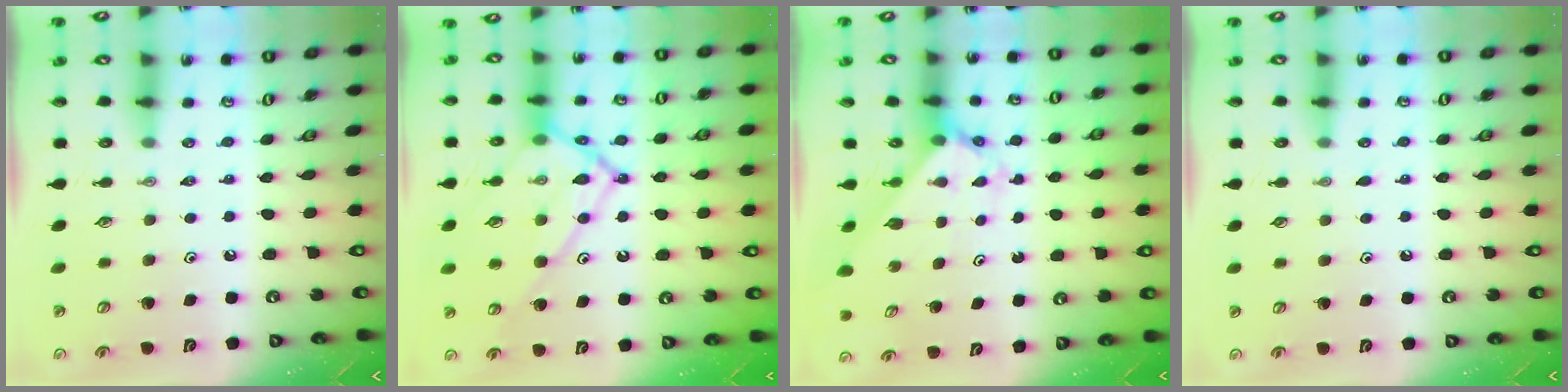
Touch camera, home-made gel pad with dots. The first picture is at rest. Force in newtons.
{"total": 15.7, "press": 15.6, "slide": 1.5}
{"total": 2.1, "press": 2.1, "slide": 0.3}
{"total": 2.1, "press": 2.1, "slide": 0.3}